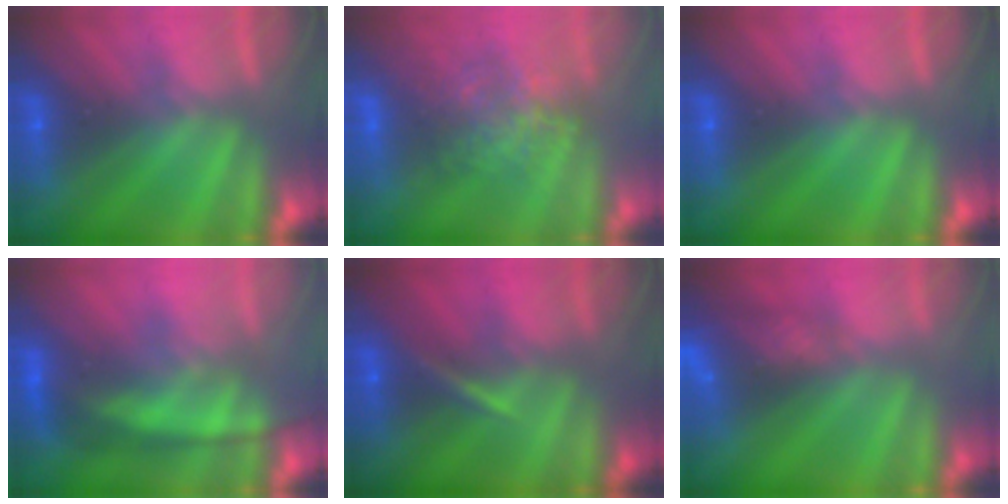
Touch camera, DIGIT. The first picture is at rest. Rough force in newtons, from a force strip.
{"total": 3.5}
{"total": 0.0}
{"total": 2.9}
{"total": 3.2}
{"total": 8.5}